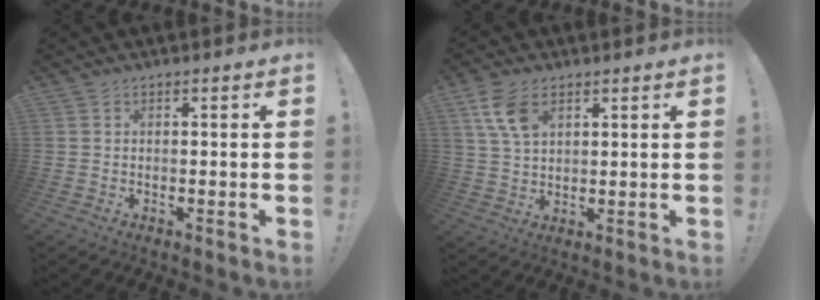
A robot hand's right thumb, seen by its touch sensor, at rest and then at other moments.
{"total": 8.5, "force": [4.3, 4.8, 5.6], "torque": [-0.108, -0.011, 0.084]}